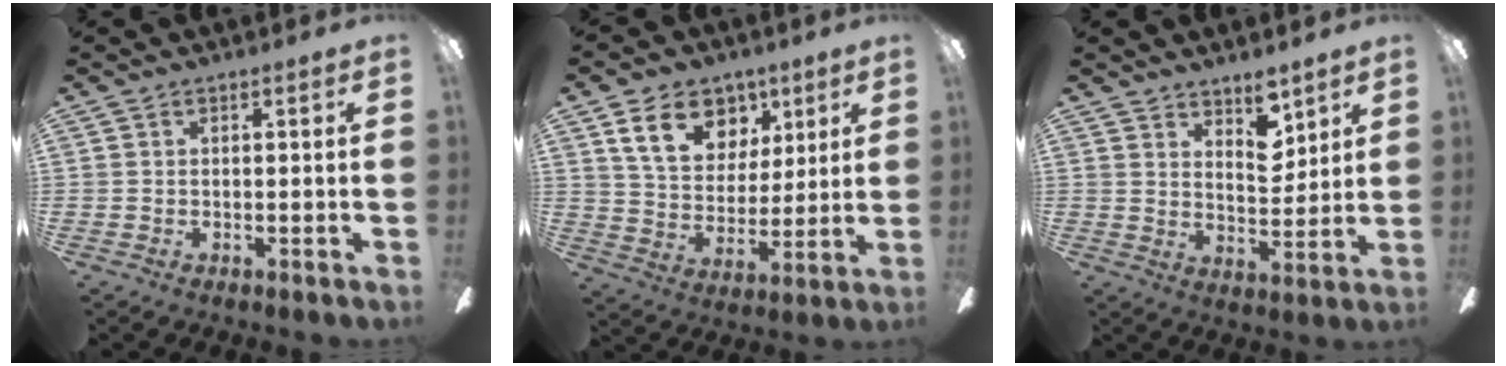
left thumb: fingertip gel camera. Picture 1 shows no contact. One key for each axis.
{"total": 15.1, "fx": 7.8, "fy": 10.6, "fz": 7.2, "tx": -0.114, "ty": -0.024, "tz": 0.148}
{"total": 8.3, "fx": 5.7, "fy": 4.1, "fz": 4.5, "tx": -0.057, "ty": -0.033, "tz": 0.099}